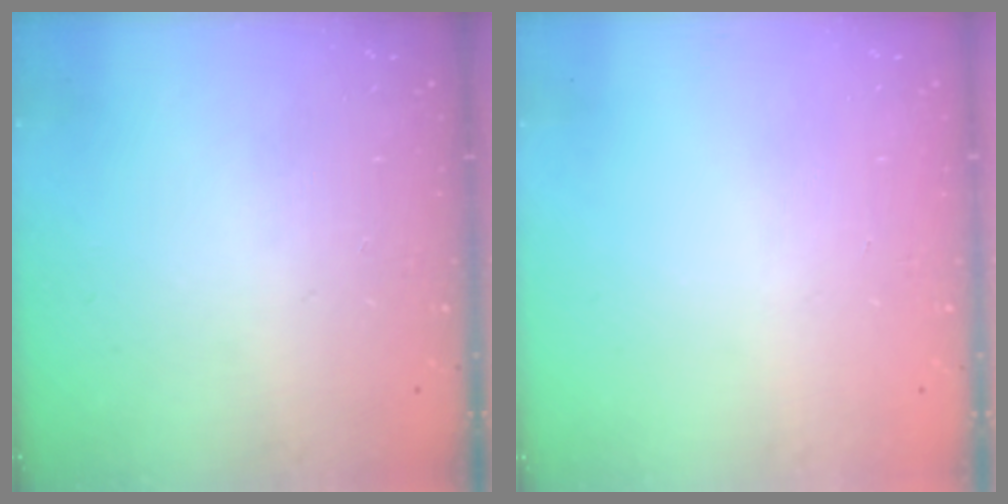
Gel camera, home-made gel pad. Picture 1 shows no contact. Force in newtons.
{"total": 0.0}